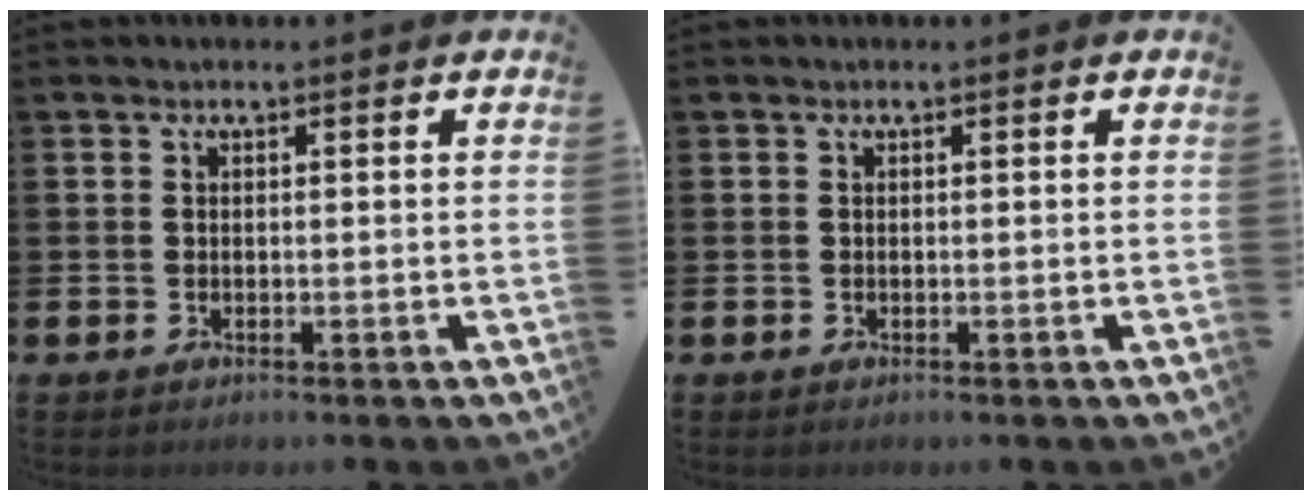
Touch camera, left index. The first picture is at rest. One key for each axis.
{"total": 0.0}